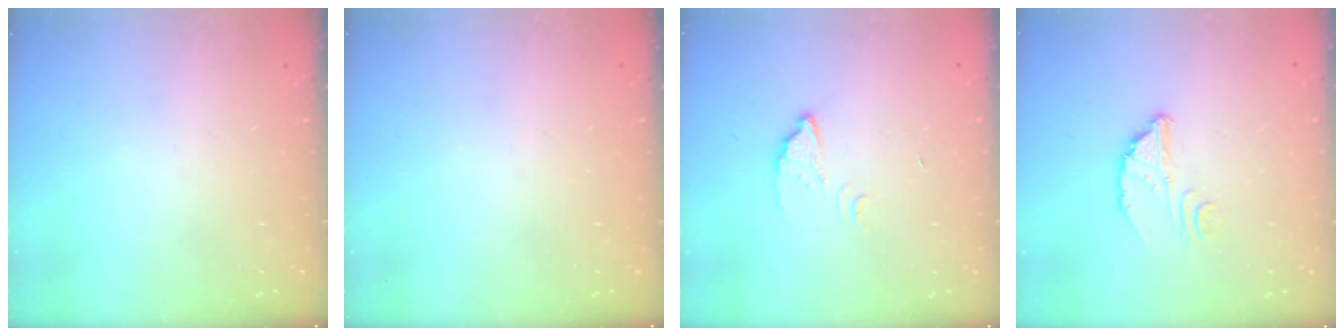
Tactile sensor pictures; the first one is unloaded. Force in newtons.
{"total": 0.0}
{"total": 3.5, "press": 3.4, "slide": 0.3}
{"total": 3.2, "press": 3.2, "slide": 0.2}